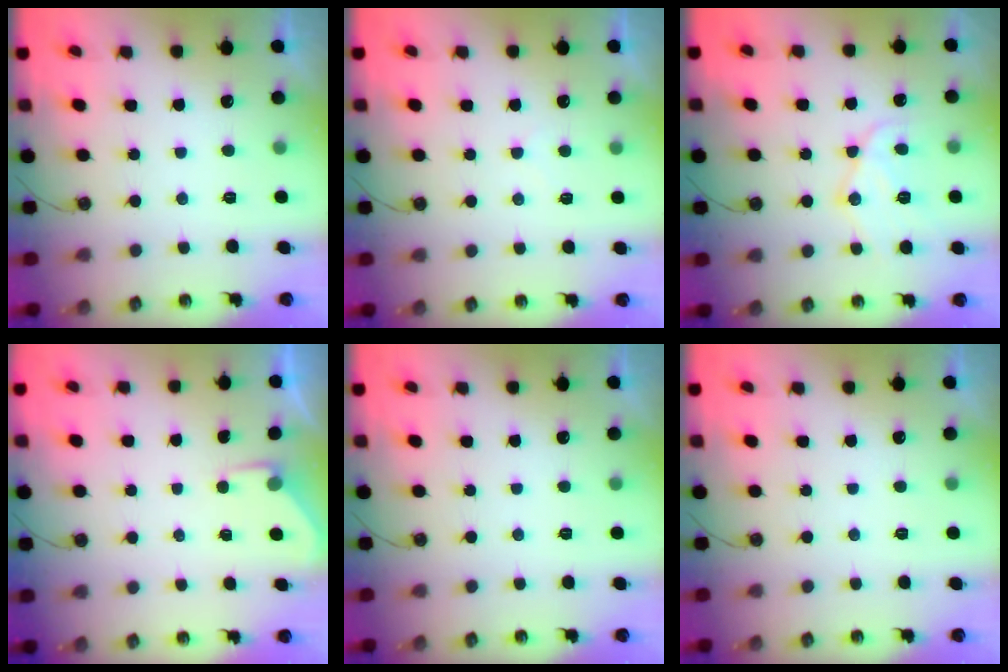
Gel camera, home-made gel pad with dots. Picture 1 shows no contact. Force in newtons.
{"total": 4.6, "press": 4.6, "slide": 0.5}
{"total": 12.7, "press": 12.6, "slide": 0.9}
{"total": 2.7, "press": 2.6, "slide": 0.5}
{"total": 0.0}
{"total": 0.0}